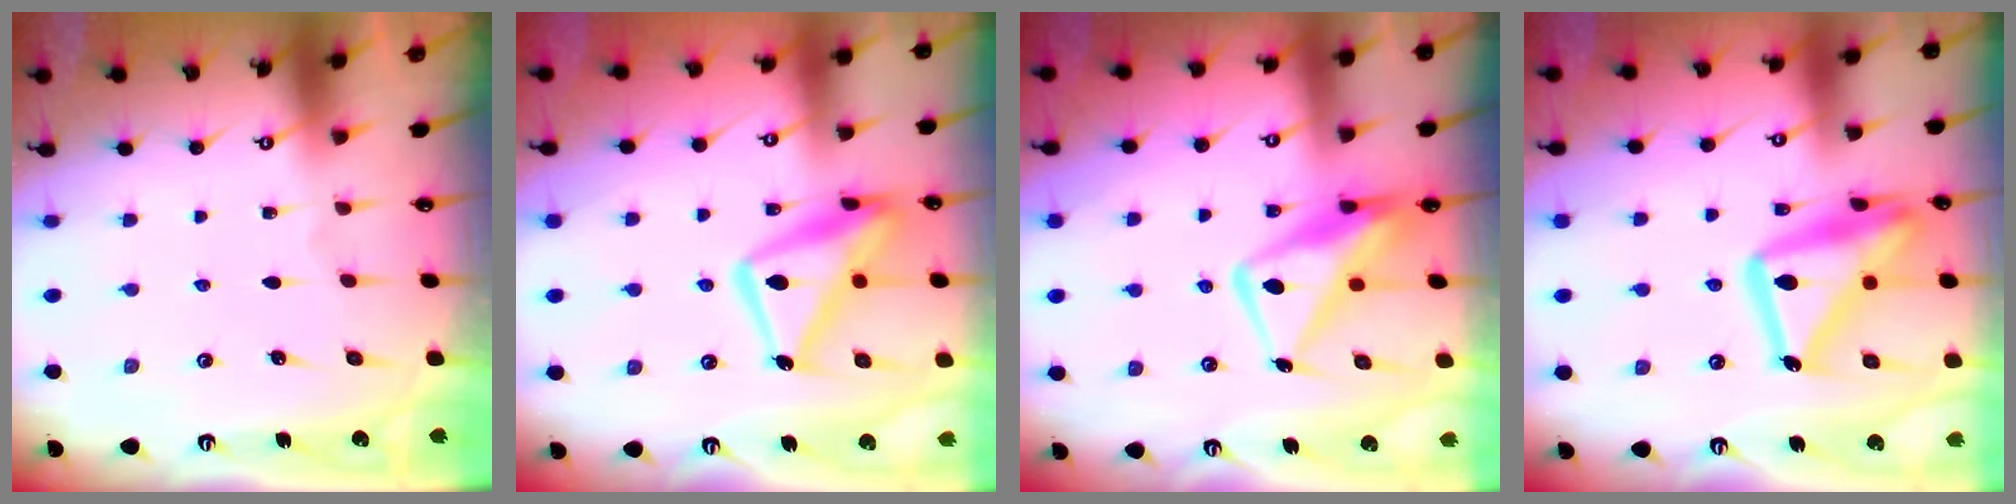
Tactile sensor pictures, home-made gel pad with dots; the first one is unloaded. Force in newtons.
{"total": 15.4, "press": 15.4, "slide": 1.4}
{"total": 13.4, "press": 13.4, "slide": 1.1}
{"total": 21.1, "press": 21.0, "slide": 1.6}